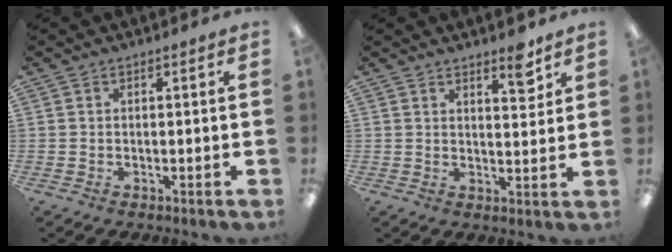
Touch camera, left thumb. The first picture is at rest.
{"total": 5.6, "force": [4.2, 1.5, 3.3], "torque": [-0.027, -0.033, 0.065]}